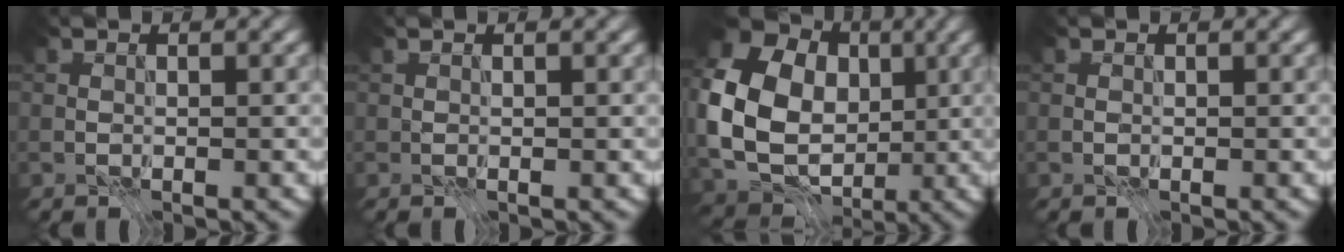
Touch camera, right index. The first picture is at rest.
{"total": 0.0}
{"total": 14.0, "force": [0.6, 11.6, 7.8], "torque": [-0.161, -0.007, 0.008]}
{"total": 0.0}